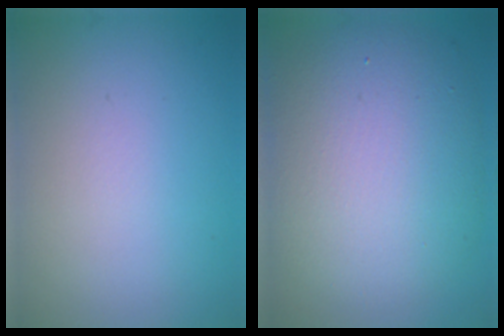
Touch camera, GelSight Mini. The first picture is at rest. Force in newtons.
{"total": 10.6, "press": 10.6, "slide": 0.6}